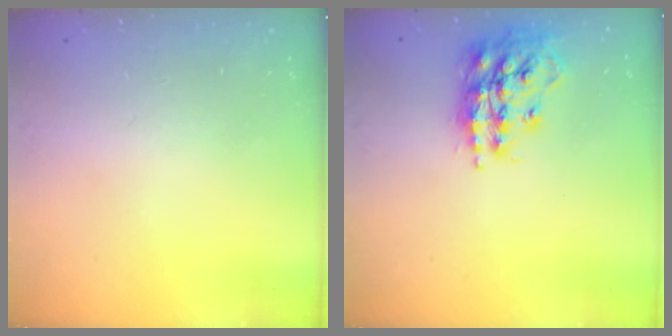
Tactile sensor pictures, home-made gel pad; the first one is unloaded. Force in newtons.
{"total": 17.1, "press": 17.0, "slide": 1.5}